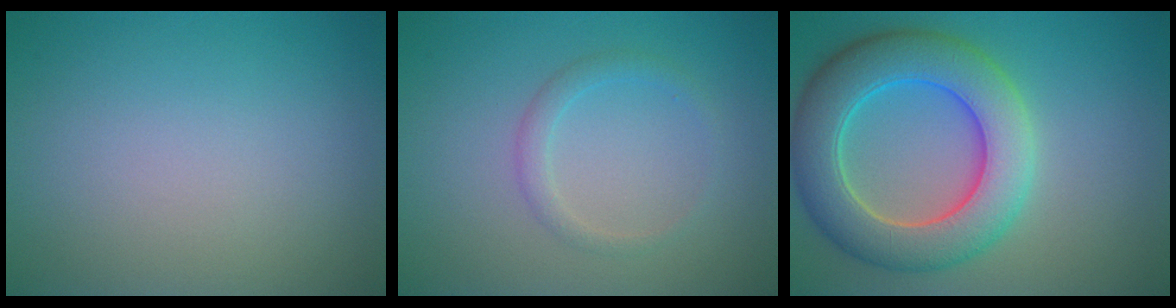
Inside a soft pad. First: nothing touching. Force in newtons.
{"total": 1.5, "press": 1.5, "slide": 0.0}
{"total": 8.8, "press": 8.8, "slide": 0.7}